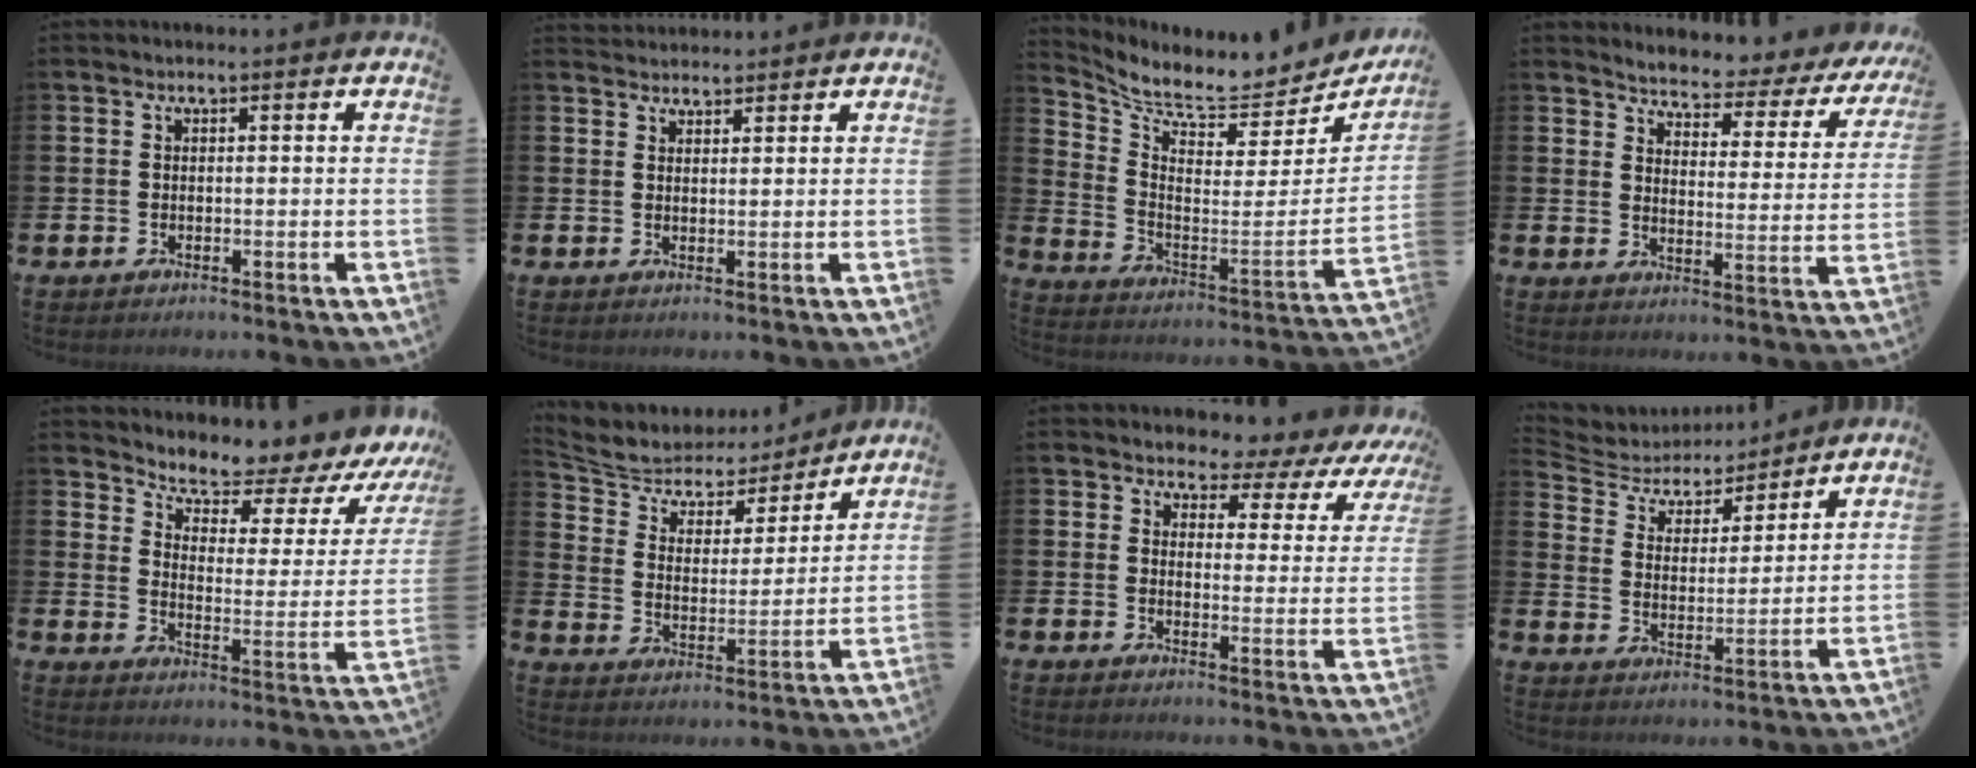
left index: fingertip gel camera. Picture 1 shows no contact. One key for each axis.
{"total": 2.1, "fx": 2.0, "fy": 0.4, "fz": -0.2, "tx": 0.014, "ty": -0.012, "tz": 0.035}
{"total": 6.9, "fx": 6.4, "fy": 1.6, "fz": 2.2, "tx": -0.054, "ty": -0.074, "tz": 0.100}
{"total": 3.7, "fx": 3.5, "fy": 0.8, "fz": 0.9, "tx": -0.038, "ty": -0.036, "tz": 0.050}
{"total": 6.0, "fx": 5.7, "fy": 1.1, "fz": 1.4, "tx": -0.050, "ty": -0.054, "tz": 0.090}
{"total": 6.0, "fx": 5.2, "fy": 2.8, "fz": 0.9, "tx": -0.052, "ty": -0.037, "tz": 0.086}
{"total": 3.1, "fx": 2.7, "fy": 1.6, "fz": 0.3, "tx": -0.009, "ty": -0.040, "tz": 0.033}
{"total": 5.3, "fx": 4.9, "fy": 1.9, "fz": 0.6, "tx": -0.042, "ty": -0.036, "tz": 0.080}